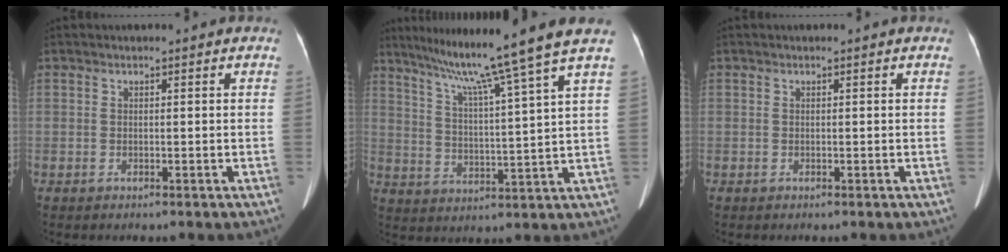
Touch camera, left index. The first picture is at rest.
{"total": 14.3, "force": [11.1, -3.3, 8.4], "torque": [-0.134, -0.016, 0.166]}
{"total": 0.0}